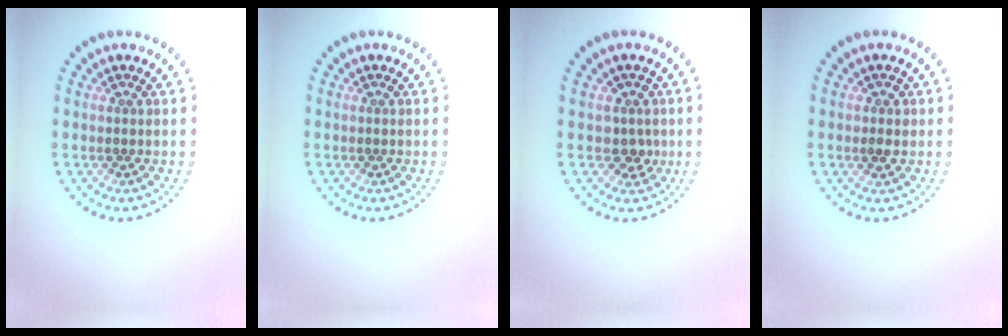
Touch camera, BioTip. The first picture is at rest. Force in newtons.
{"total": 0.0}
{"total": 1.9, "press": 1.6, "slide": 1.0}
{"total": 1.3, "press": 1.3, "slide": 0.2}